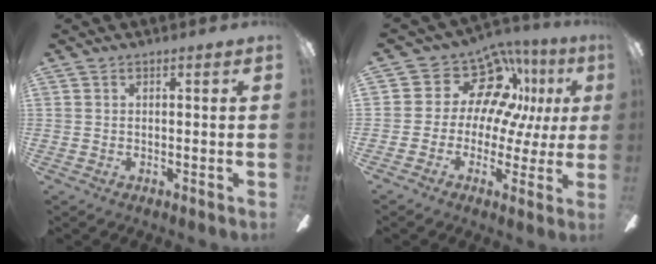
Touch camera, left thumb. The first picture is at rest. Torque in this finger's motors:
{"motor_torque": [0.08, -0.07, -0.20, -0.07, -0.08]}